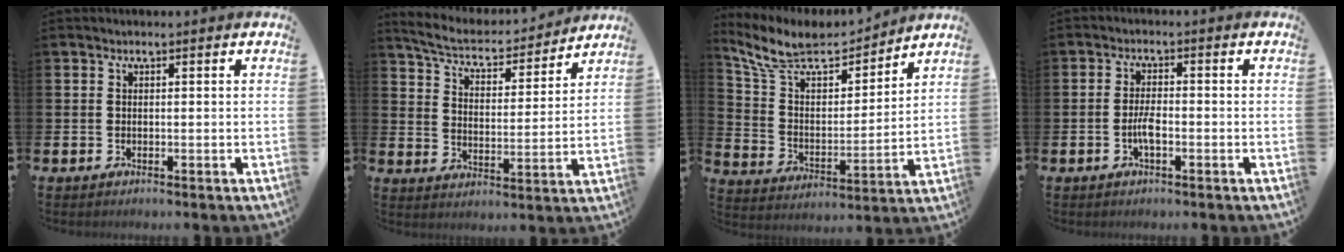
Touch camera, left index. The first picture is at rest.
{"total": 6.4, "force": [6.0, 1.2, 1.9], "torque": [-0.070, -0.045, 0.101]}
{"total": 9.9, "force": [8.8, 3.2, 3.1], "torque": [-0.113, -0.058, 0.157]}
{"total": 2.8, "force": [-0.9, 0.9, 2.5], "torque": [-0.061, 0.004, -0.017]}